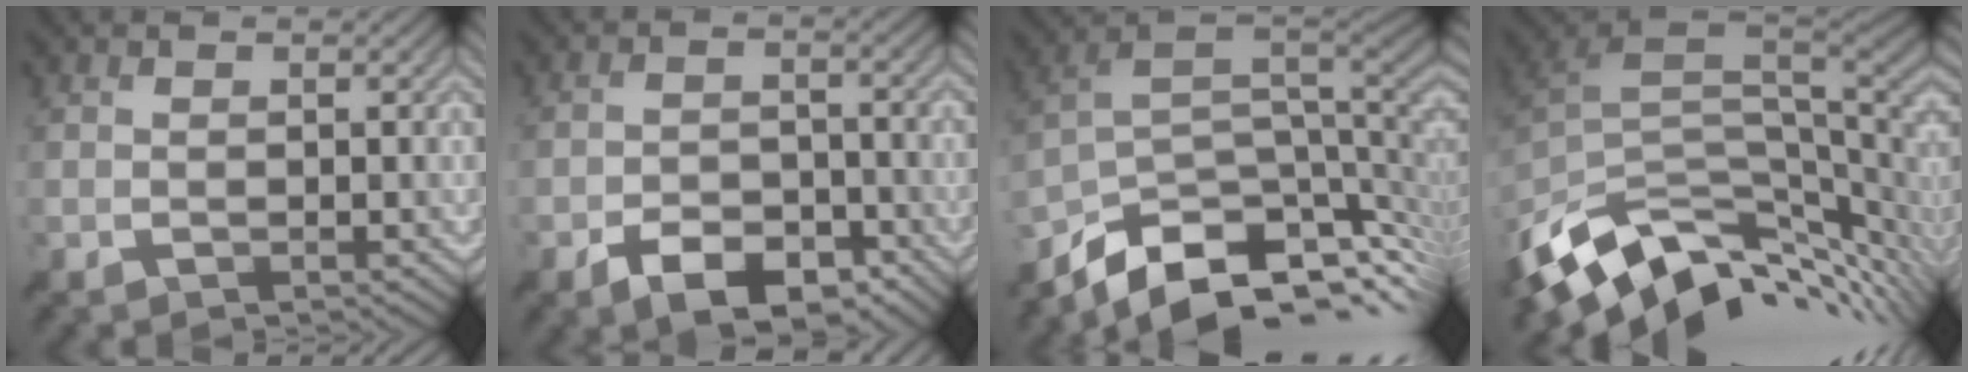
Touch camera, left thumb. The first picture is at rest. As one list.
[{"total": 6.8, "force": [-4.0, 3.4, 4.4], "torque": [-0.072, 0.004, -0.072]}, {"total": 12.5, "force": [-4.8, 7.2, 9.0], "torque": [-0.201, -0.017, -0.073]}, {"total": 13.0, "force": [-4.2, 7.1, 10.1], "torque": [-0.217, -0.021, -0.065]}]